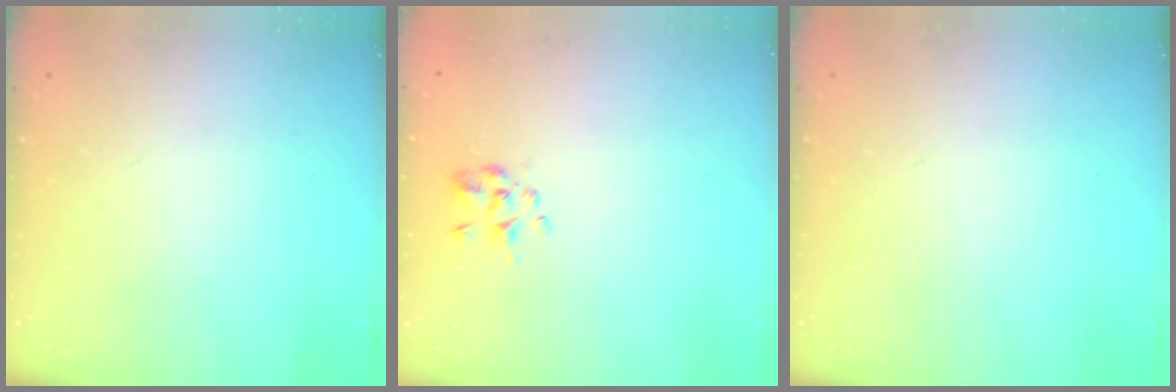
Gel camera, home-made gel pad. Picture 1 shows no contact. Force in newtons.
{"total": 2.3, "press": 2.2, "slide": 0.8}
{"total": 0.0}